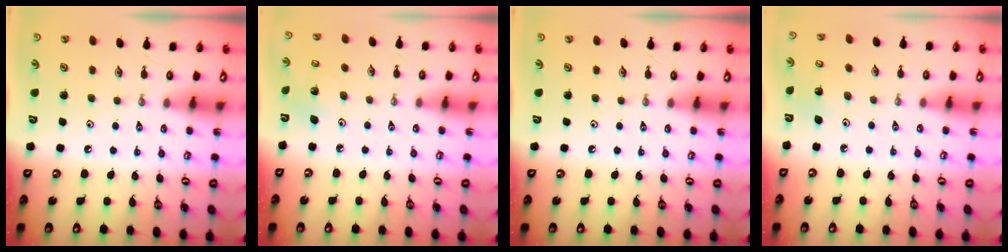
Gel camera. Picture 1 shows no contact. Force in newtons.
{"total": 3.9, "press": 3.8, "slide": 0.5}
{"total": 0.0}
{"total": 3.0, "press": 3.0, "slide": 0.2}